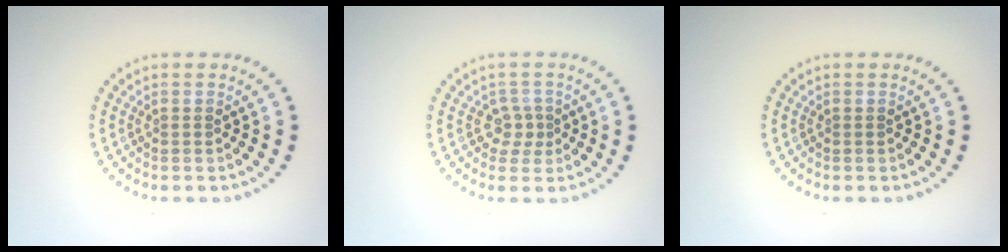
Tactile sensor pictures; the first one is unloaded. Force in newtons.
{"total": 1.7, "press": 1.4, "slide": 1.1}
{"total": 0.0}